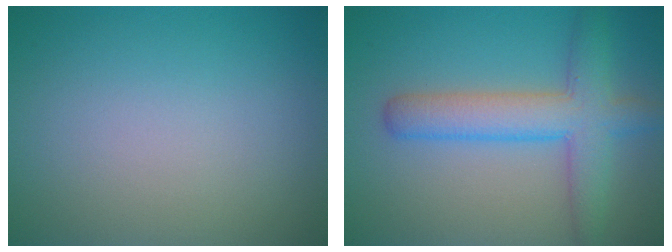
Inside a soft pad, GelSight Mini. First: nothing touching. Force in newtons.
{"total": 4.6, "press": 4.5, "slide": 0.2}